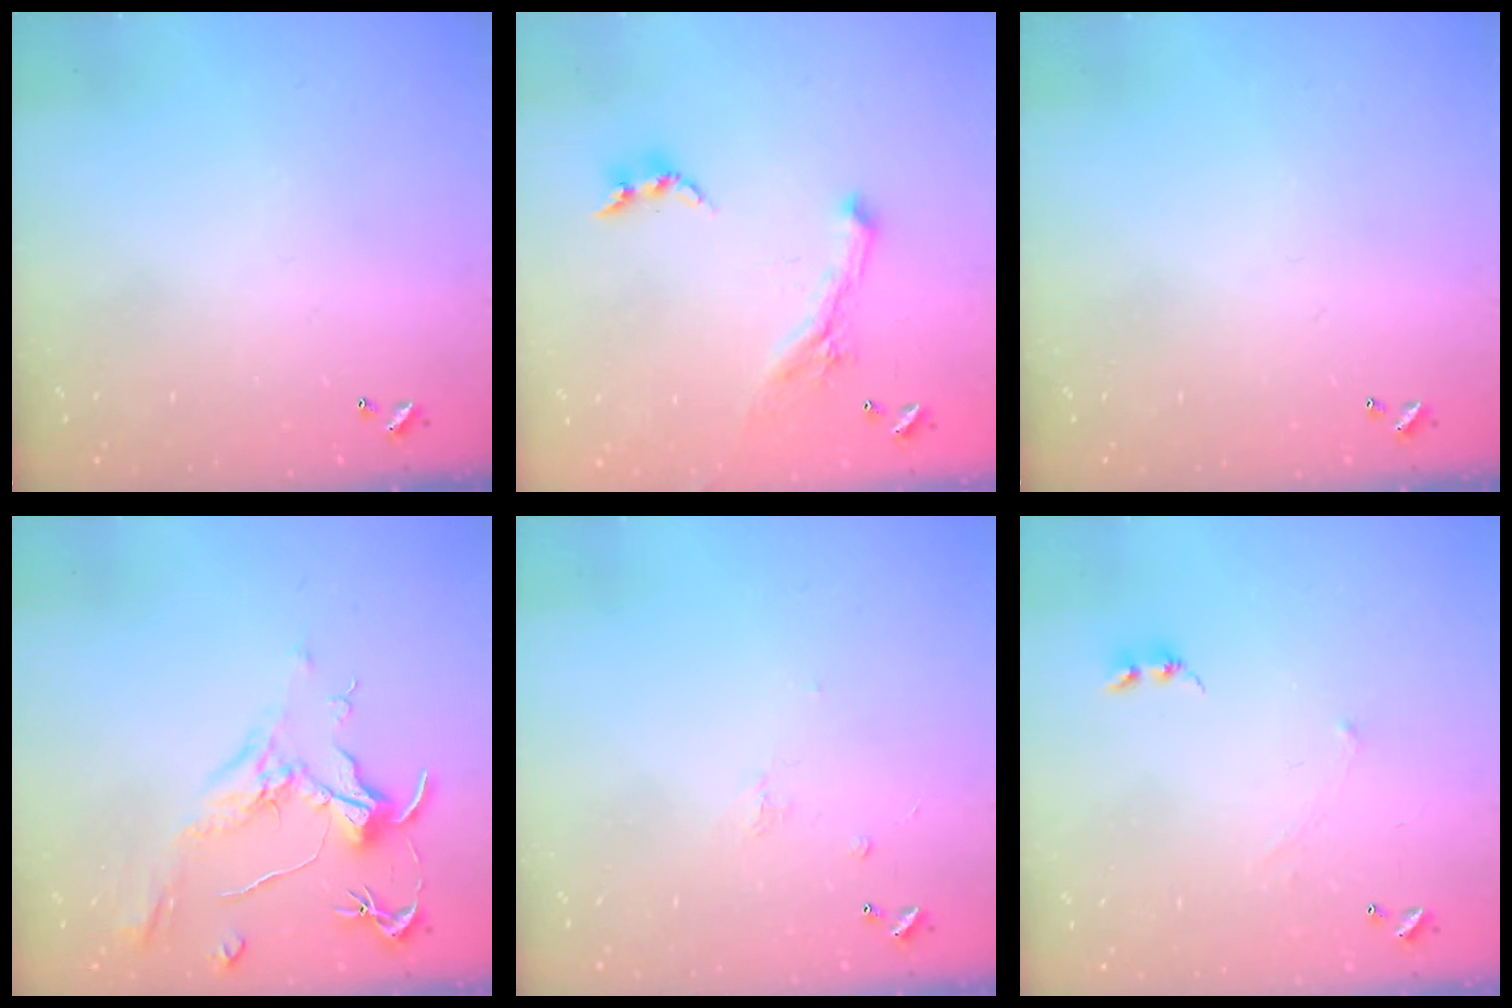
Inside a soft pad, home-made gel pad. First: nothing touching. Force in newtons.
{"total": 1.8, "press": 1.7, "slide": 0.4}
{"total": 0.0}
{"total": 2.1, "press": 2.0, "slide": 0.8}
{"total": 1.2, "press": 1.1, "slide": 0.6}
{"total": 0.6, "press": 0.3, "slide": 0.5}